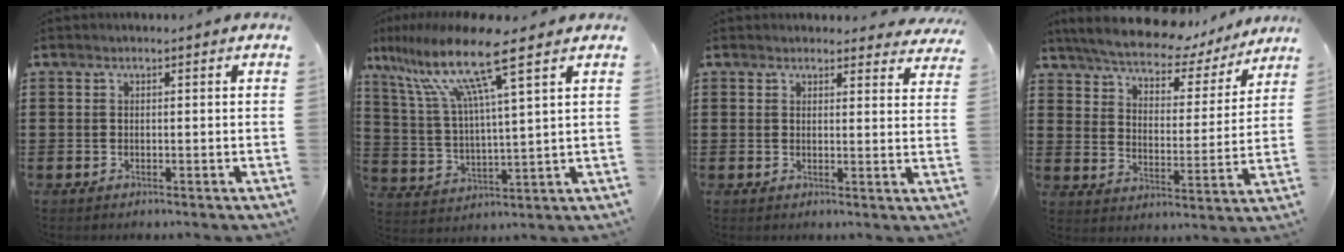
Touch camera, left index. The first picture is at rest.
{"total": 12.5, "force": [8.2, 0.6, 9.4], "torque": [-0.216, -0.037, 0.129]}
{"total": 2.6, "force": [2.5, 0.5, 0.3], "torque": [0.002, -0.014, 0.044]}
{"total": 6.9, "force": [6.5, 1.1, 1.9], "torque": [-0.069, -0.041, 0.110]}